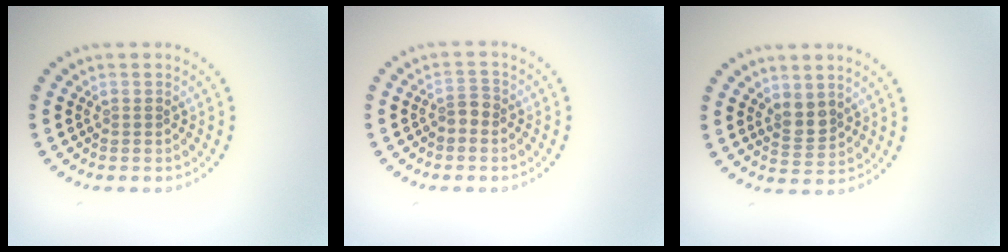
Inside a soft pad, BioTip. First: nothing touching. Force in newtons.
{"total": 1.2, "press": 1.1, "slide": 0.5}
{"total": 2.0, "press": 1.8, "slide": 1.0}